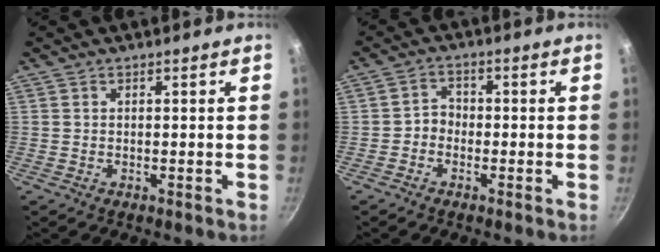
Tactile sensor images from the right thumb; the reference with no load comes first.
{"total": 2.9, "force": [-1.2, 2.4, 1.2], "torque": [-0.005, 0.021, -0.028]}